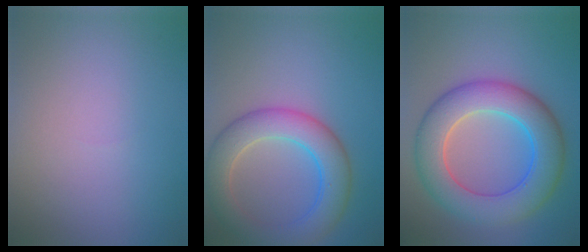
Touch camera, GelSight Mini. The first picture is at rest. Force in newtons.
{"total": 6.4, "press": 6.4, "slide": 0.2}
{"total": 8.6, "press": 8.6, "slide": 0.2}